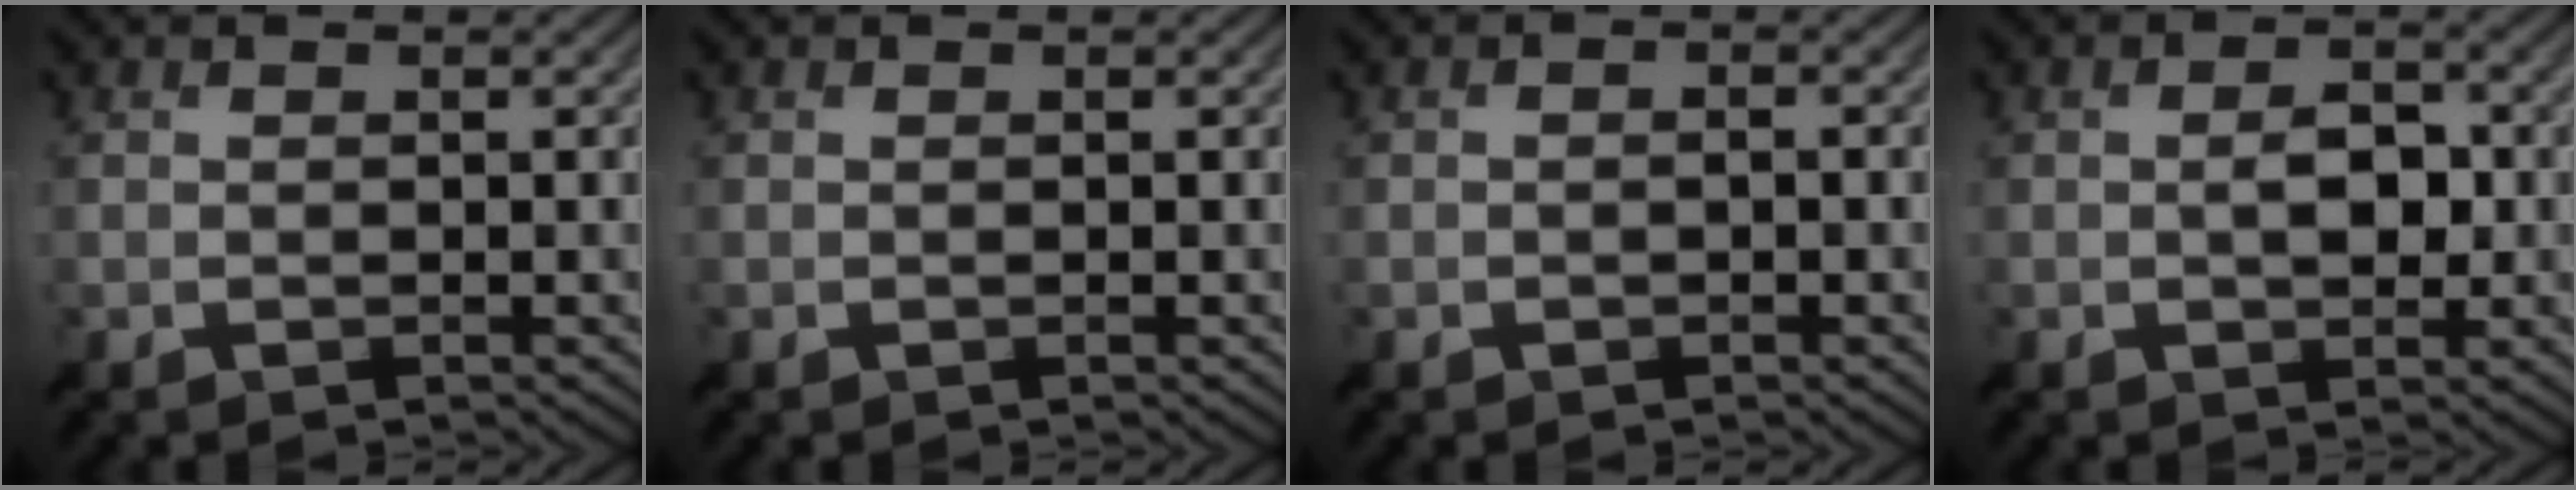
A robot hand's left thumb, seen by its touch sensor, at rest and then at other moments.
{"total": 0.0}
{"total": 1.0, "force": [-0.5, 0.7, 0.6], "torque": [-0.010, 0.002, -0.012]}
{"total": 3.3, "force": [-0.2, 1.8, 2.8], "torque": [-0.047, 0.003, -0.007]}